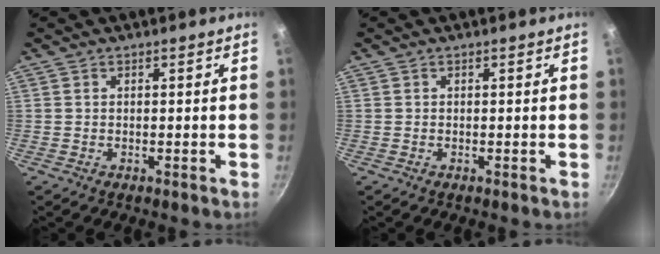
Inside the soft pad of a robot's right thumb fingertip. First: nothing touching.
{"total": 0.0}